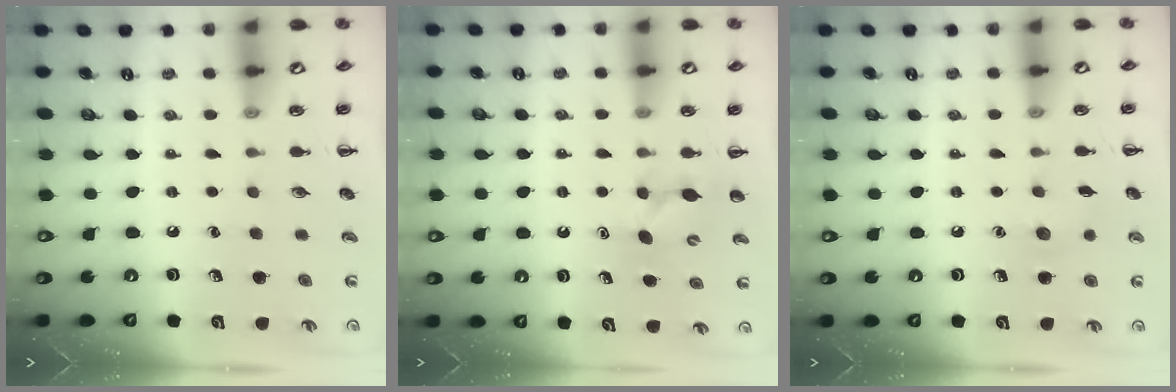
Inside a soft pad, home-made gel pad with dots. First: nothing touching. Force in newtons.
{"total": 4.6, "press": 4.5, "slide": 0.9}
{"total": 5.2, "press": 5.1, "slide": 1.1}